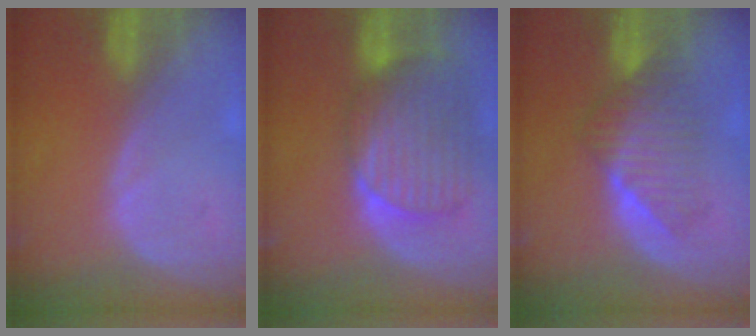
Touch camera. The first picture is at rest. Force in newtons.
{"total": 10.4, "press": 8.9, "slide": 5.5}
{"total": 6.7, "press": 6.5, "slide": 1.6}